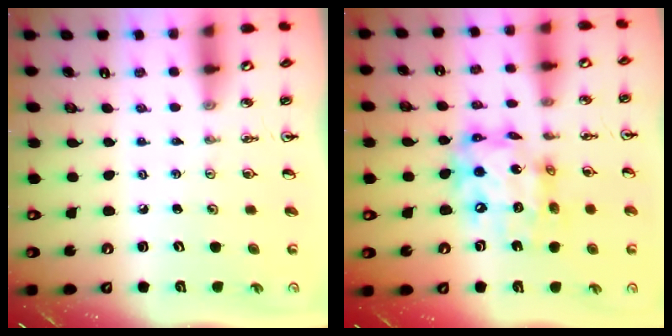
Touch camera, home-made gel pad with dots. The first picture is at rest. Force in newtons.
{"total": 14.8, "press": 14.7, "slide": 1.2}